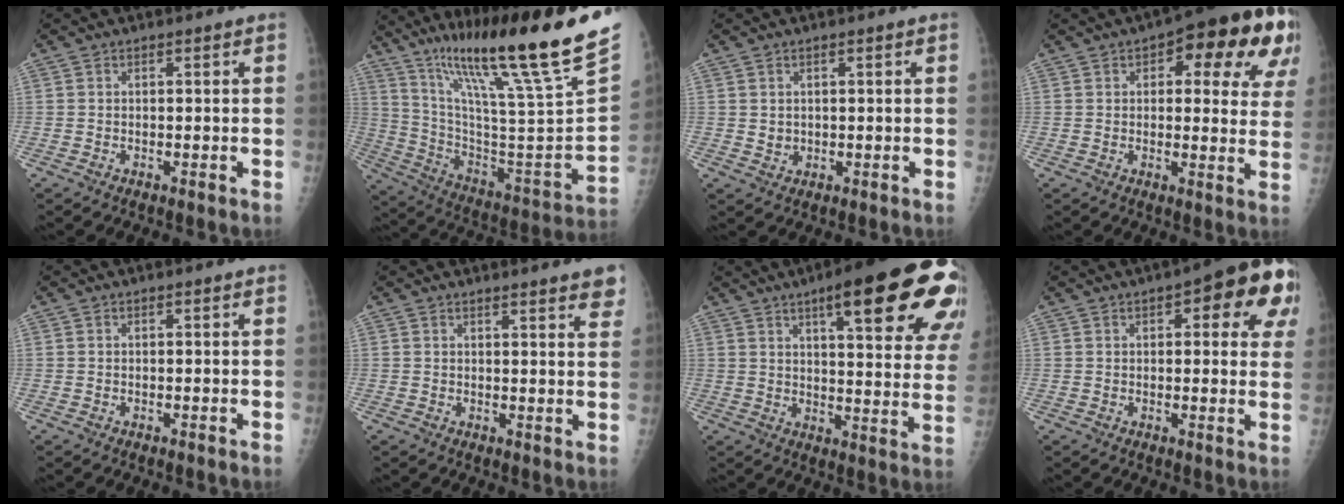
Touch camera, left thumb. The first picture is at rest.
{"total": 32.4, "force": [22.7, 1.9, 23.0], "torque": [-0.361, -0.102, 0.365]}
{"total": 1.7, "force": [0.4, 1.5, 0.7], "torque": [-0.006, -0.004, 0.014]}
{"total": 18.7, "force": [8.1, 7.8, 15.0], "torque": [-0.144, 0.001, 0.095]}
{"total": 0.0}
{"total": 6.7, "force": [5.5, 1.0, 3.8], "torque": [-0.027, -0.021, 0.054]}
{"total": 25.9, "force": [13.4, 6.3, 21.3], "torque": [-0.230, -0.030, 0.177]}
{"total": 14.9, "force": [5.7, 5.6, 12.5], "torque": [-0.114, -0.001, 0.056]}